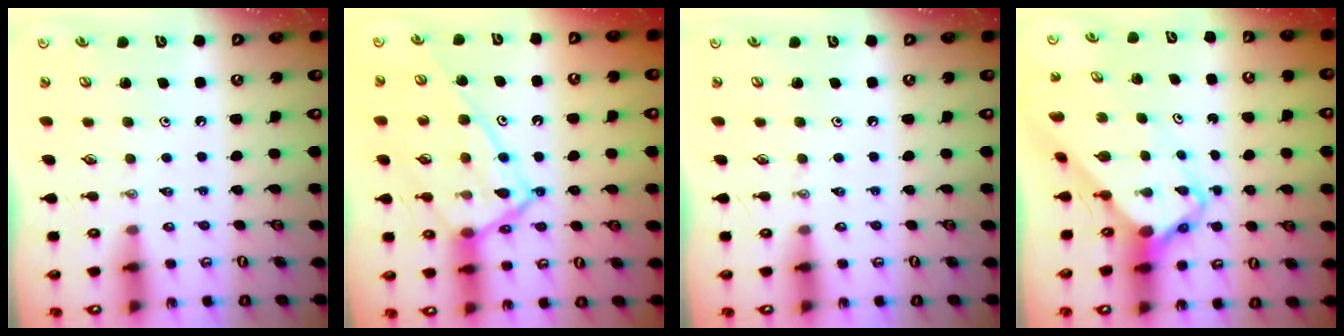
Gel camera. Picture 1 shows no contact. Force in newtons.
{"total": 16.6, "press": 16.6, "slide": 1.4}
{"total": 0.0}
{"total": 5.9, "press": 5.9, "slide": 0.4}